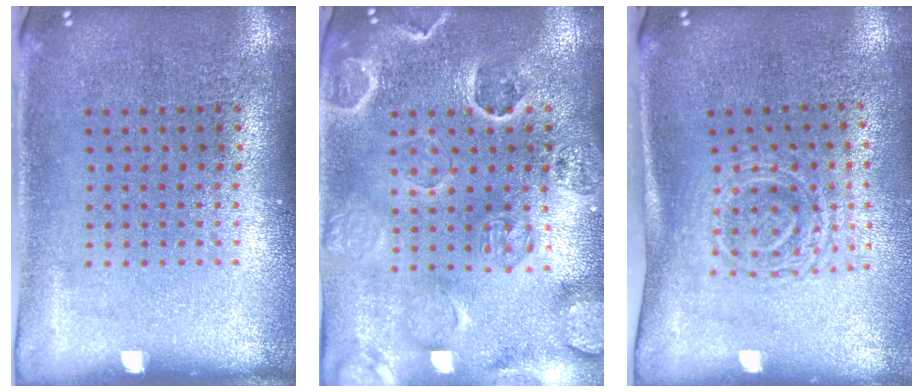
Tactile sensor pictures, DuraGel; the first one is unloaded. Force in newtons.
{"total": 2.8, "press": 2.7, "slide": 0.6}
{"total": 1.7, "press": 1.3, "slide": 1.1}